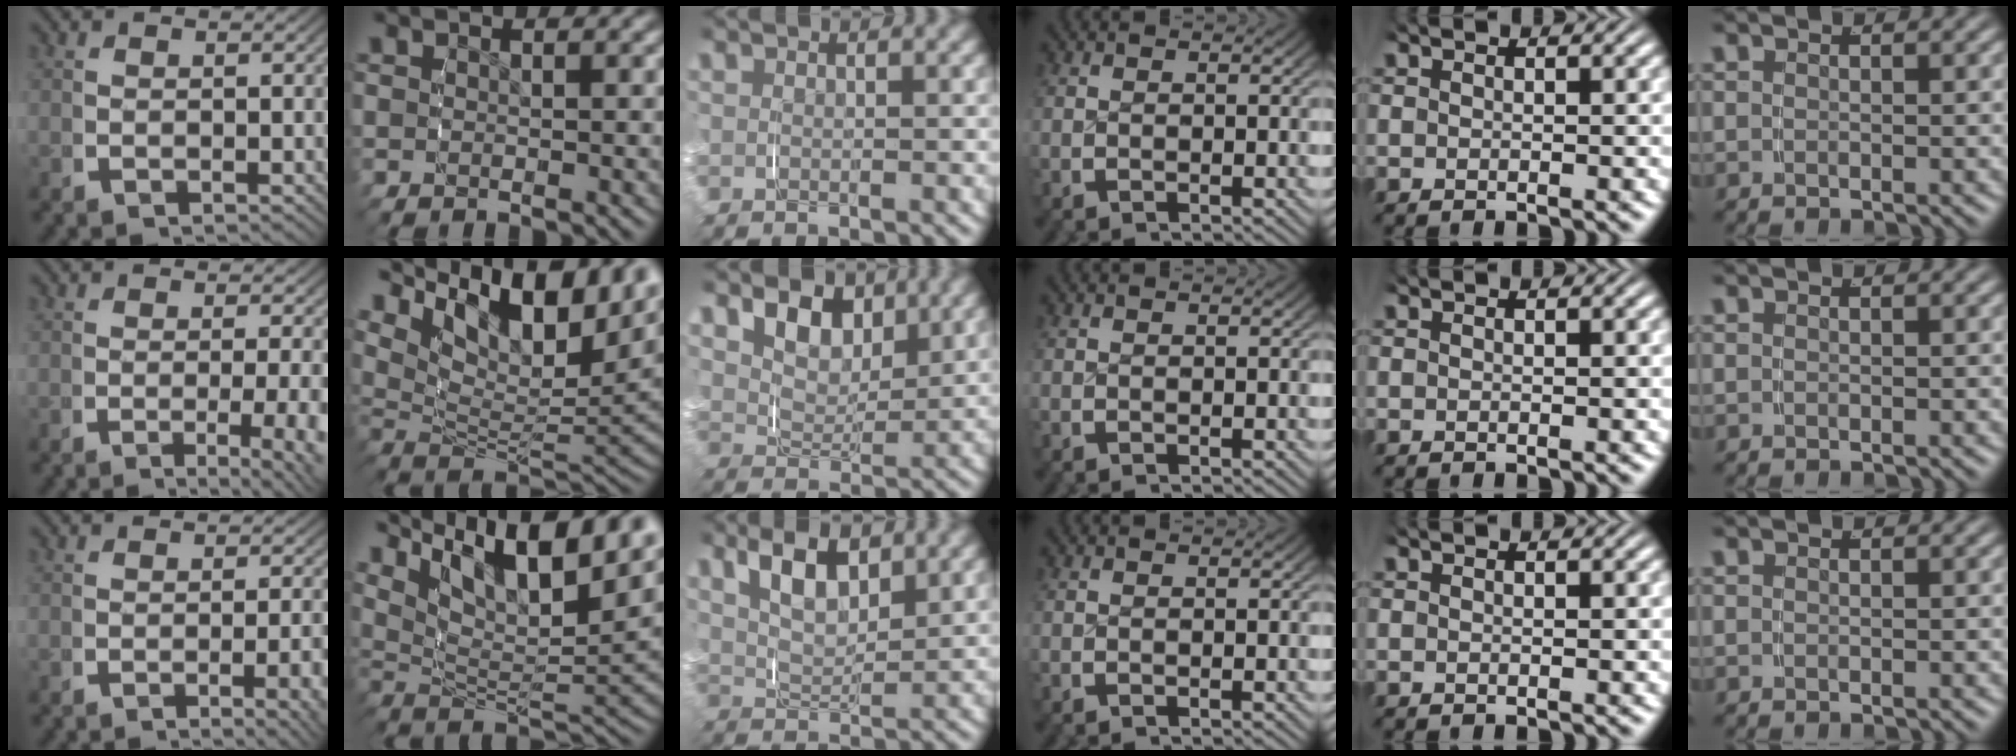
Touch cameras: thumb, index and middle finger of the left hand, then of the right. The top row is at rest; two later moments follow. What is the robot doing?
{"motion": "grasp_and_lifting", "object": "keyboard"}